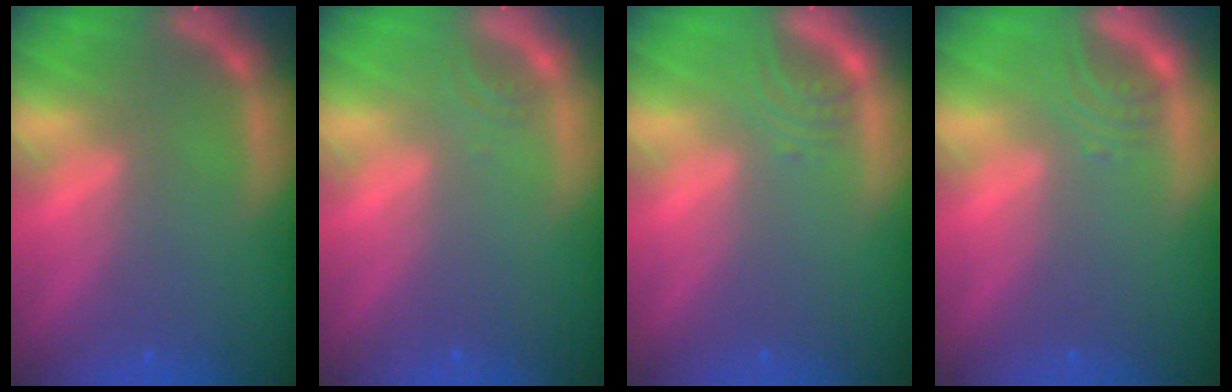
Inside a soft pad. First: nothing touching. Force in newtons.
{"total": 1.0}
{"total": 2.0}
{"total": 2.0}